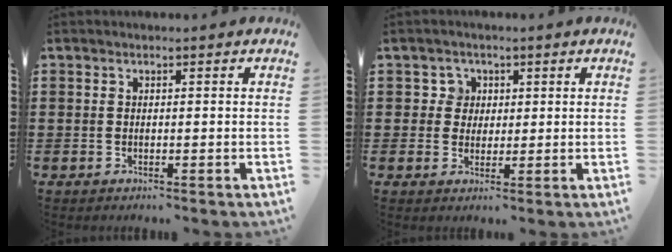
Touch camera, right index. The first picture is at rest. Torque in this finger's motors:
{"motor_torque": [-0.09, -0.03, 0.00, -0.02]}